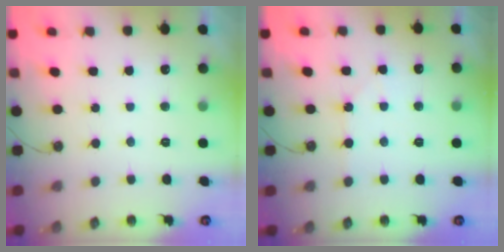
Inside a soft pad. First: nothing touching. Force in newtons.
{"total": 5.6, "press": 5.5, "slide": 0.8}